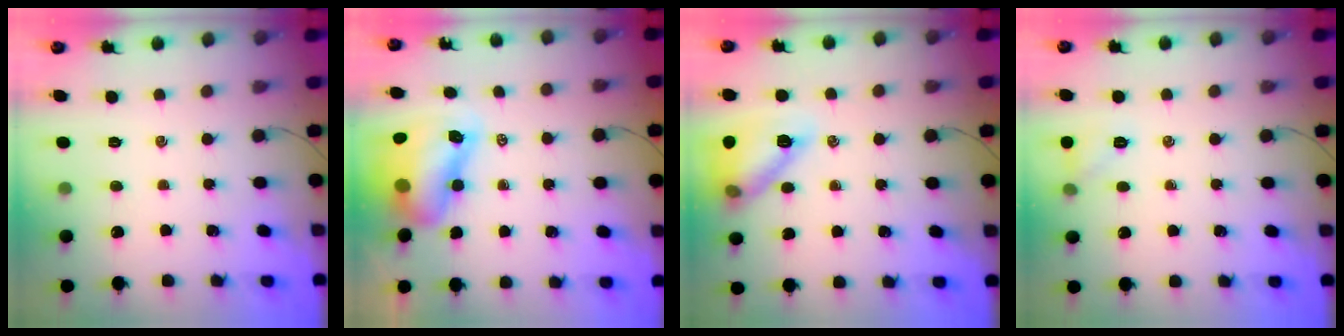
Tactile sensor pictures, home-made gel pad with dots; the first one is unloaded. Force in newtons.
{"total": 11.4, "press": 11.0, "slide": 3.1}
{"total": 13.6, "press": 13.6, "slide": 0.7}
{"total": 5.6, "press": 5.3, "slide": 1.7}